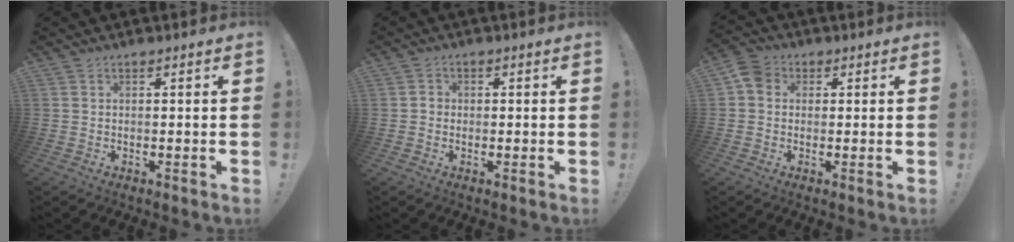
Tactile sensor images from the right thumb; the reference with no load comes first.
{"total": 1.9, "force": [-0.4, 1.8, 0.5], "torque": [-0.001, 0.007, -0.009]}
{"total": 5.0, "force": [0.8, 4.3, 2.5], "torque": [-0.055, 0.011, 0.018]}